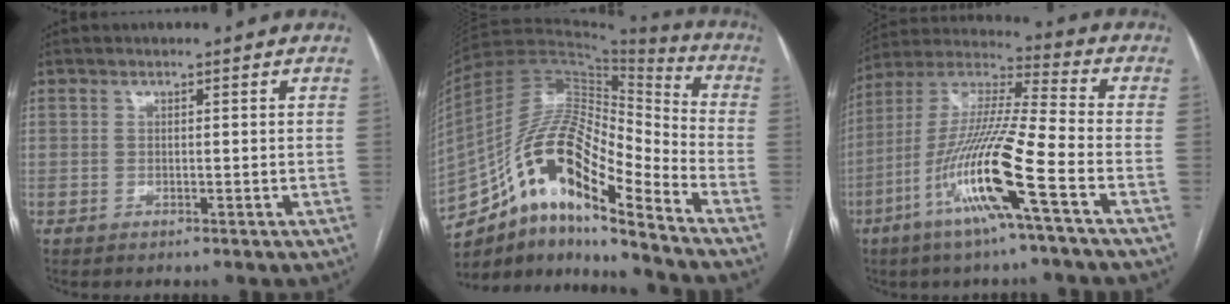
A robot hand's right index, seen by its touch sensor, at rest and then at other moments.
{"total": 18.0, "force": [-10.5, 4.3, 14.0], "torque": [-0.258, 0.040, -0.179]}
{"total": 16.5, "force": [-6.9, -0.5, 15.0], "torque": [-0.304, -0.011, -0.135]}